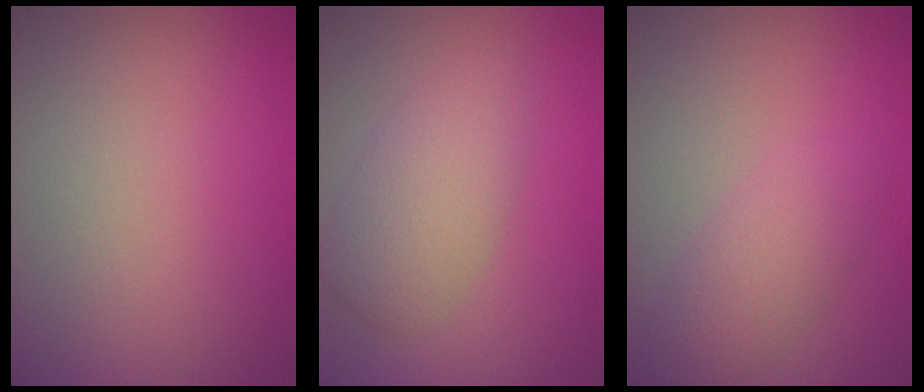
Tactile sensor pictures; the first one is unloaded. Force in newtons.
{"total": 4.2, "press": 4.2, "slide": 0.1}
{"total": 2.9, "press": 2.9, "slide": 0.0}